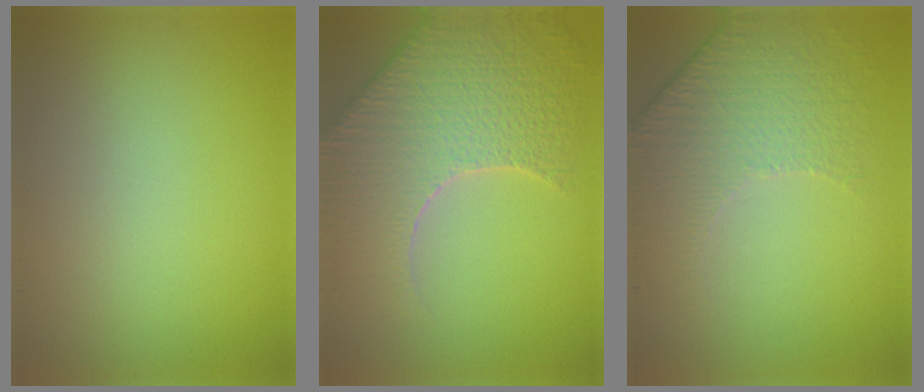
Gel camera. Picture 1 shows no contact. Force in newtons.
{"total": 8.8, "press": 6.3, "slide": 6.2}
{"total": 4.8, "press": 3.4, "slide": 3.4}